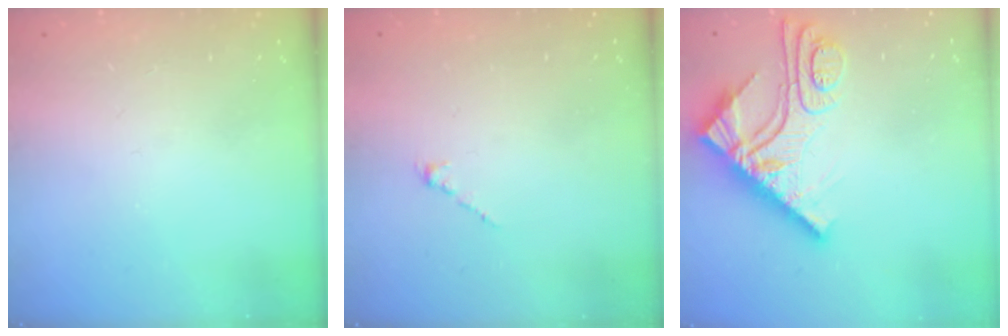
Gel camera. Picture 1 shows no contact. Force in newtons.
{"total": 0.0}
{"total": 12.2, "press": 12.2, "slide": 1.2}